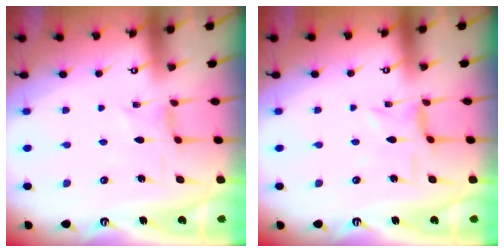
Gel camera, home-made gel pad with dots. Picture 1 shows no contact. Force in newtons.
{"total": 0.8, "press": 0.7, "slide": 0.3}